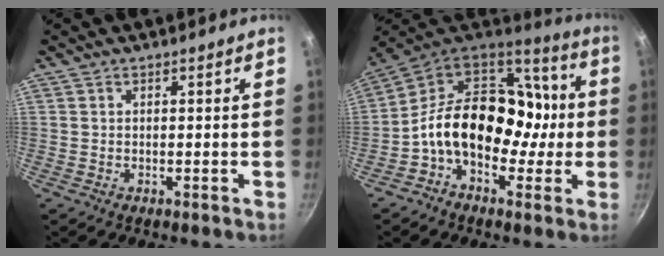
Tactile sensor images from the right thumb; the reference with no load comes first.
{"total": 21.2, "force": [-1.7, 15.2, 14.7], "torque": [-0.194, 0.059, -0.042]}